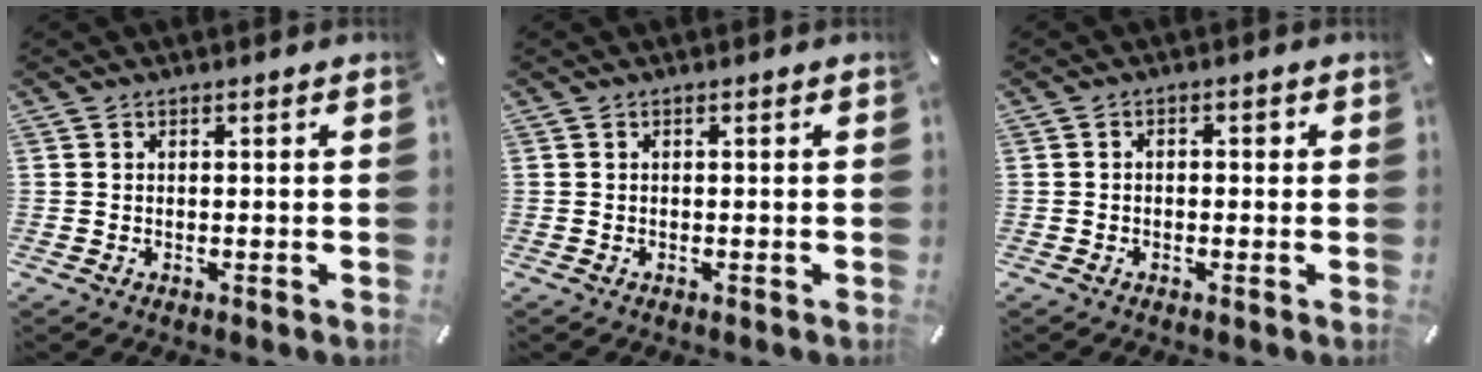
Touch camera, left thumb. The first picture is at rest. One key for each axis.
{"total": 0.0}
{"total": 1.6, "fx": -0.8, "fy": 1.0, "fz": 1.0, "tx": -0.021, "ty": 0.007, "tz": -0.019}